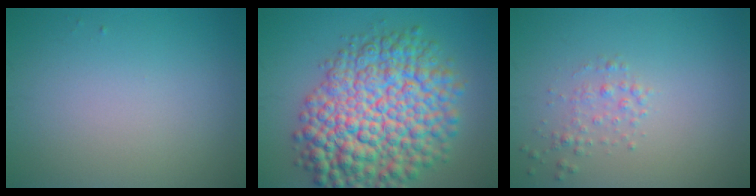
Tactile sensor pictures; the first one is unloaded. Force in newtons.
{"total": 12.7, "press": 12.7, "slide": 0.3}
{"total": 1.4, "press": 1.4, "slide": 0.1}